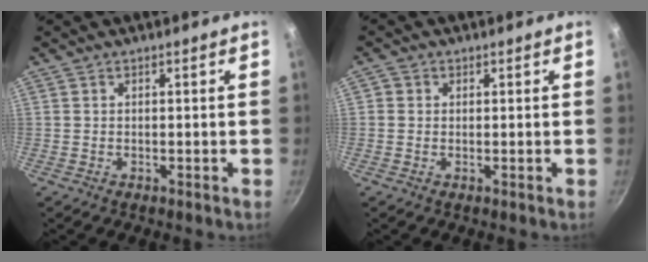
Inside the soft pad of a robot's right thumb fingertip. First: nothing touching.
{"total": 1.3, "force": [0.2, 1.2, 0.3], "torque": [-0.002, -0.002, -0.004]}